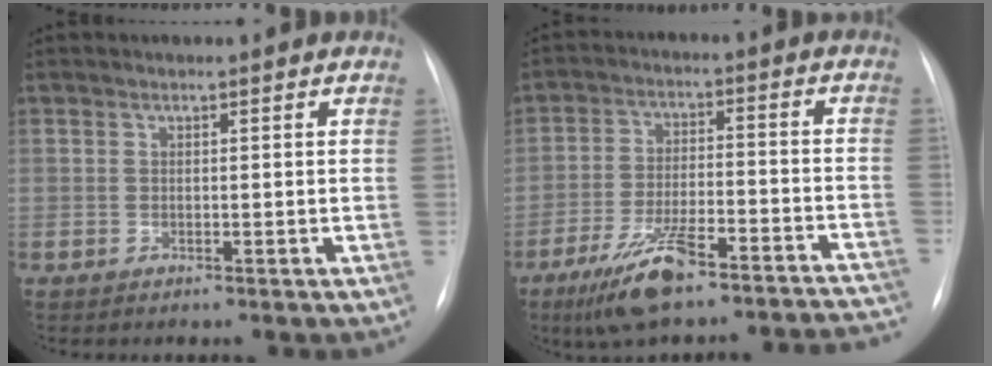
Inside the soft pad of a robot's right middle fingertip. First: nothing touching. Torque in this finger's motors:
{"motor_torque": [1.03, -1.11, 0.59, 0.19]}